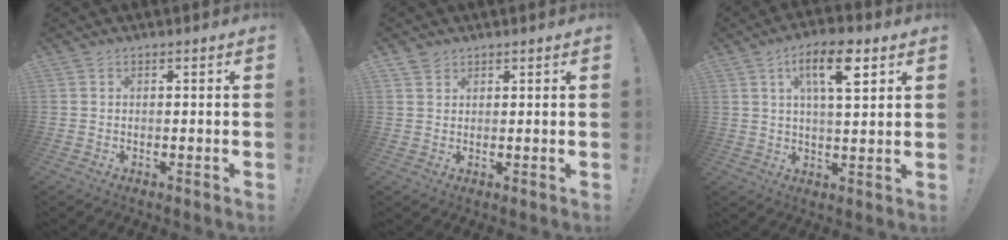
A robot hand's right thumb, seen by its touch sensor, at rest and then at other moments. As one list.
[{"total": 2.2, "force": [1.9, 1.2, 0.2], "torque": [0.010, -0.014, 0.034]}, {"total": 11.9, "force": [4.8, 4.1, 10.1], "torque": [-0.160, -0.004, 0.078]}]